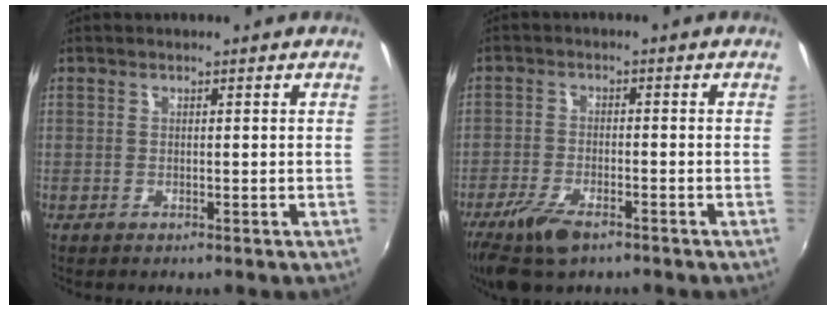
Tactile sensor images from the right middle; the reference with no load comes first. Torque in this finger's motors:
{"motor_torque": [1.01, -0.83, 0.26, 0.12]}